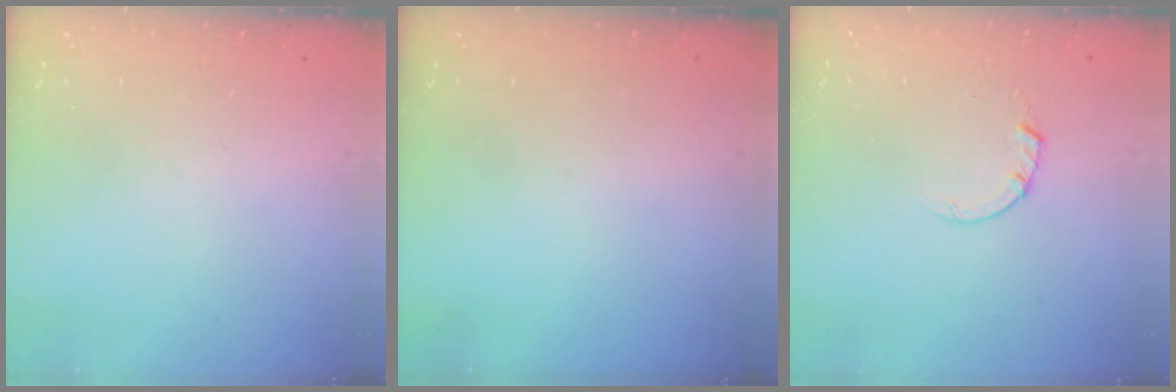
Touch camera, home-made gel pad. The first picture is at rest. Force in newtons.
{"total": 0.0}
{"total": 1.5, "press": 1.5, "slide": 0.3}